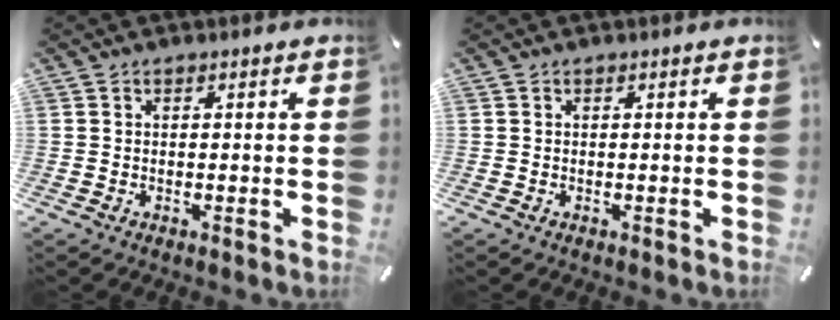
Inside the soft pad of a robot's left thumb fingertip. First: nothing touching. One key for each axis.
{"total": 0.0}